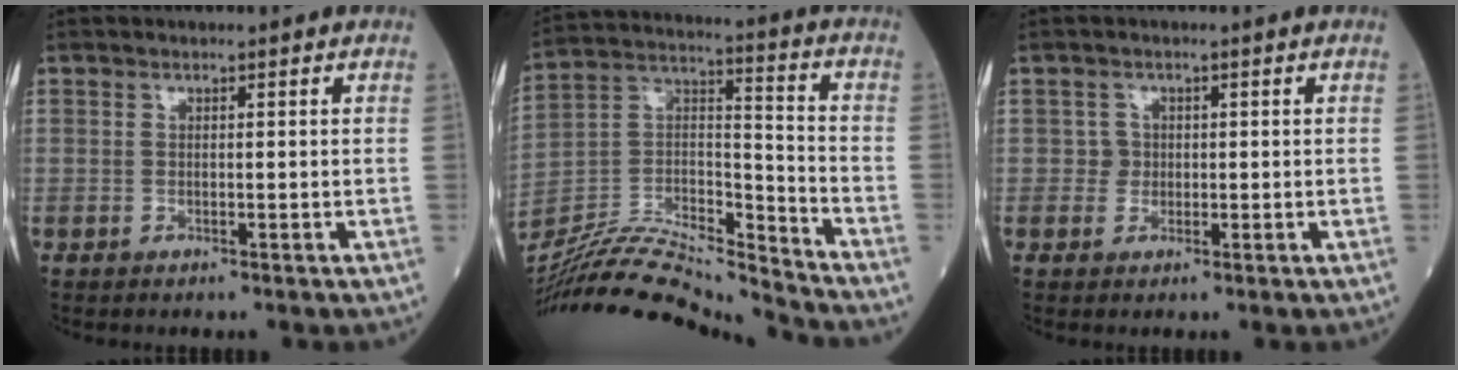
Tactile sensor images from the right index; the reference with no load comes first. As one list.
[{"total": 21.7, "force": [-20.9, 0.6, 6.0], "torque": [-0.131, 0.019, -0.361]}, {"total": 1.1, "force": [0.0, 1.1, 0.1], "torque": [0.003, 0.004, -0.002]}]